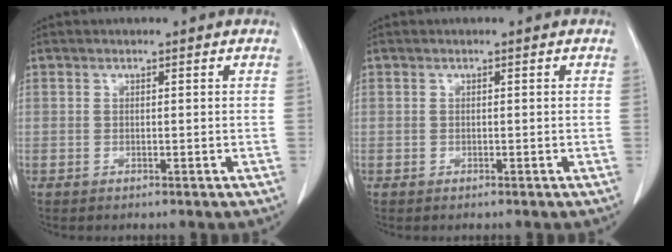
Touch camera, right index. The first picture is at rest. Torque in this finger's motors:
{"motor_torque": [0.07, -0.06, -0.09, 0.00]}